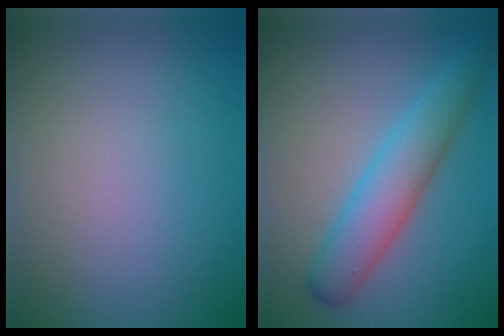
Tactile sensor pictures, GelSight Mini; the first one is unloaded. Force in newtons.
{"total": 4.7, "press": 4.7, "slide": 0.3}